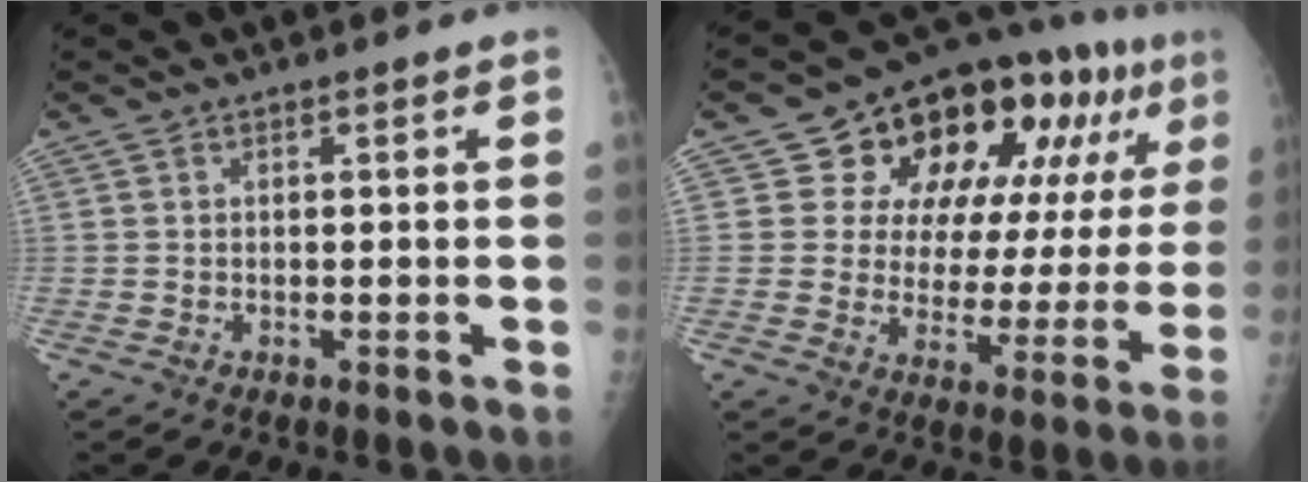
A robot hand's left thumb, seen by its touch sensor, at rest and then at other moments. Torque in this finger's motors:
{"motor_torque": [0.39, 0.50, 0.07, -0.20, 0.17]}